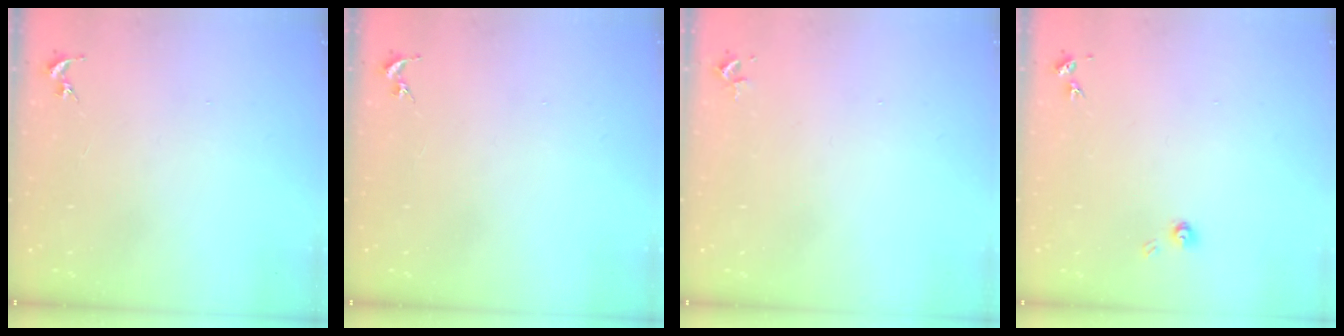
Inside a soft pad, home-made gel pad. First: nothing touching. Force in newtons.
{"total": 0.0}
{"total": 2.4, "press": 2.4, "slide": 0.3}
{"total": 3.9, "press": 3.9, "slide": 0.5}